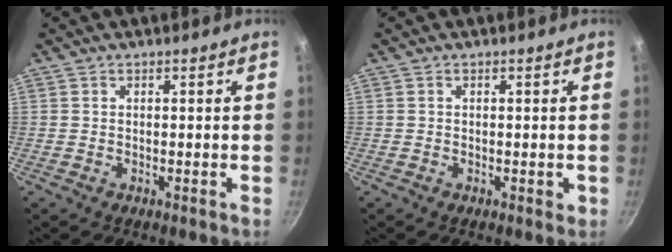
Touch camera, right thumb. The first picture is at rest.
{"total": 1.5, "force": [-0.2, 1.0, 1.1], "torque": [-0.010, 0.003, -0.001]}